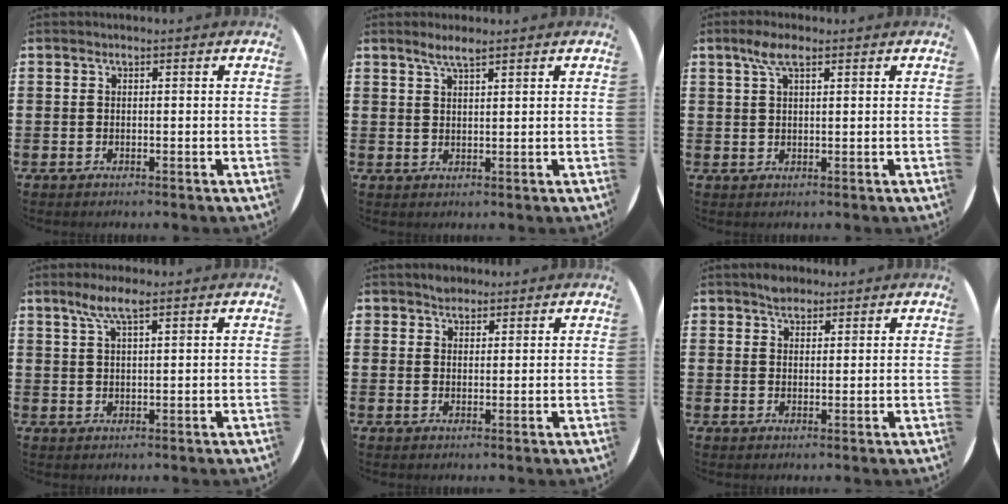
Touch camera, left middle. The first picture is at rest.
{"total": 2.6, "force": [2.1, 0.3, 1.5], "torque": [-0.033, 0.003, 0.038]}
{"total": 3.9, "force": [2.2, 1.1, 3.0], "torque": [-0.064, 0.008, 0.037]}
{"total": 4.2, "force": [2.7, 0.9, 3.1], "torque": [-0.067, 0.006, 0.046]}
{"total": 2.0, "force": [1.8, 1.0, 0.0], "torque": [0.005, 0.001, 0.033]}
{"total": 2.1, "force": [1.9, 0.8, 0.2], "torque": [0.001, 0.000, 0.035]}